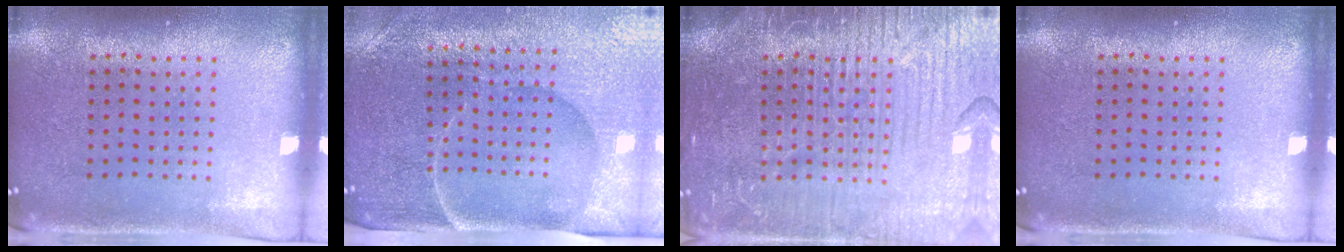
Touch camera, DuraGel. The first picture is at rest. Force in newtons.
{"total": 4.6, "press": 4.1, "slide": 2.2}
{"total": 7.1, "press": 7.0, "slide": 0.8}
{"total": 0.0}